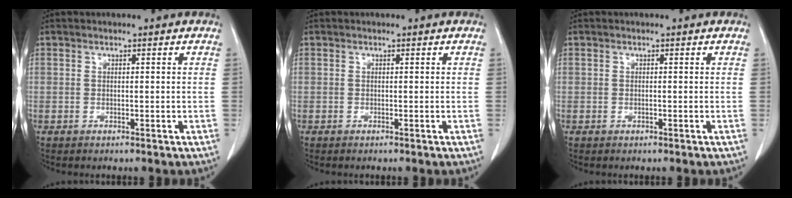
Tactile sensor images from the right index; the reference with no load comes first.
{"total": 0.0}
{"total": 0.0}